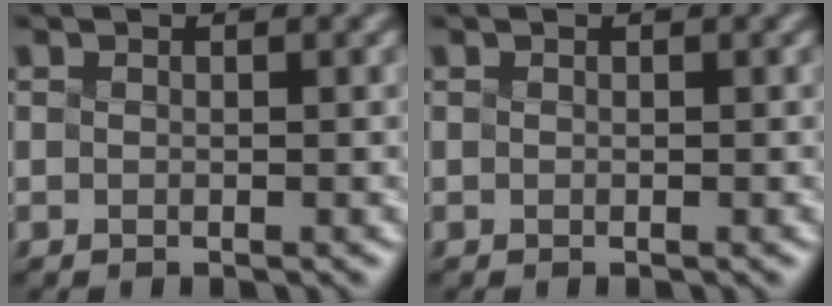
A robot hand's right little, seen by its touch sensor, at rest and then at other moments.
{"total": 0.0}